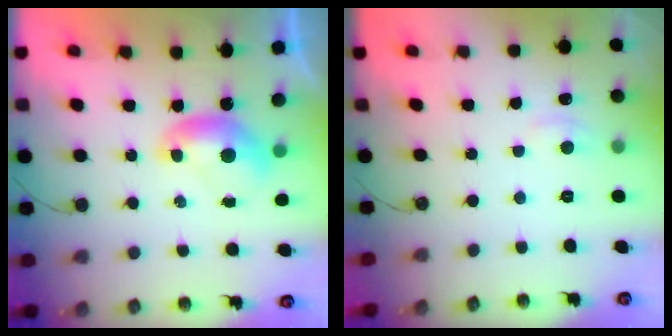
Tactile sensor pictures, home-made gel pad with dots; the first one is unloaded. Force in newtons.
{"total": 2.5, "press": 2.5, "slide": 0.6}